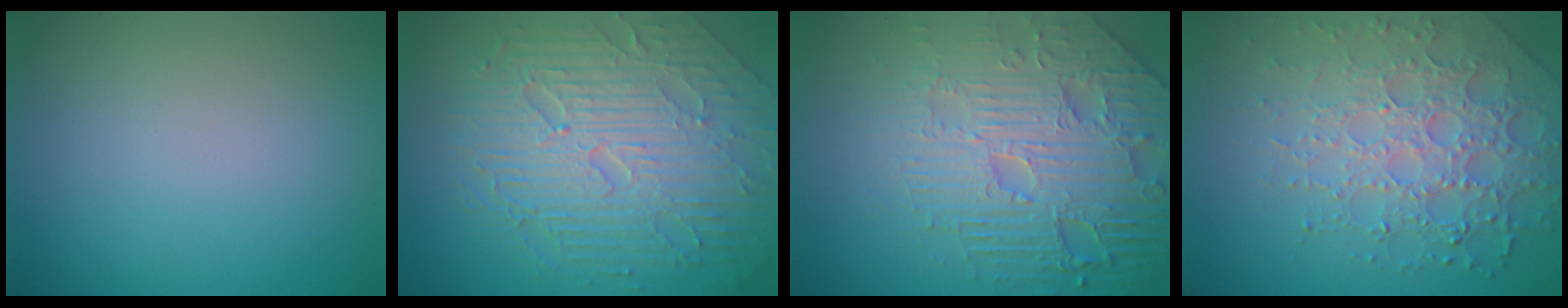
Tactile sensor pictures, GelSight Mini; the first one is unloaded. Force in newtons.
{"total": 9.9, "press": 6.4, "slide": 7.5}
{"total": 8.7, "press": 6.1, "slide": 6.2}
{"total": 6.7, "press": 4.9, "slide": 4.5}